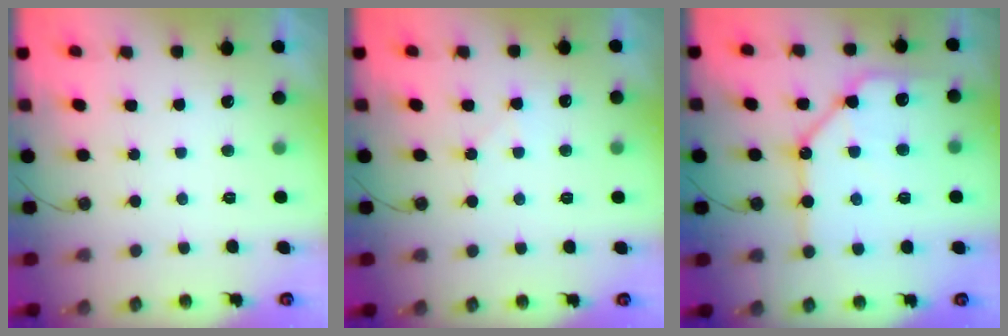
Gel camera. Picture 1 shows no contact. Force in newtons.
{"total": 4.9, "press": 4.8, "slide": 0.7}
{"total": 14.5, "press": 14.5, "slide": 1.5}